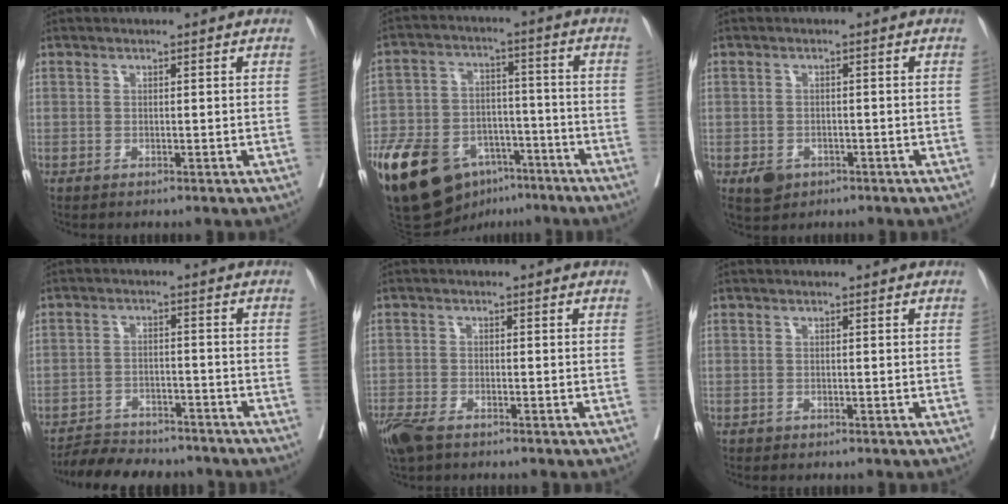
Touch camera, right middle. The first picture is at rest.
{"total": 18.0, "force": [-10.9, 10.2, 10.0], "torque": [-0.187, 0.016, -0.180]}
{"total": 3.2, "force": [-1.8, 2.4, 1.3], "torque": [-0.018, 0.002, -0.021]}
{"total": 10.5, "force": [-9.7, 3.0, 2.6], "torque": [-0.035, 0.010, -0.139]}
{"total": 6.3, "force": [-4.6, 2.2, 3.7], "torque": [-0.076, -0.014, -0.086]}
{"total": 0.0}